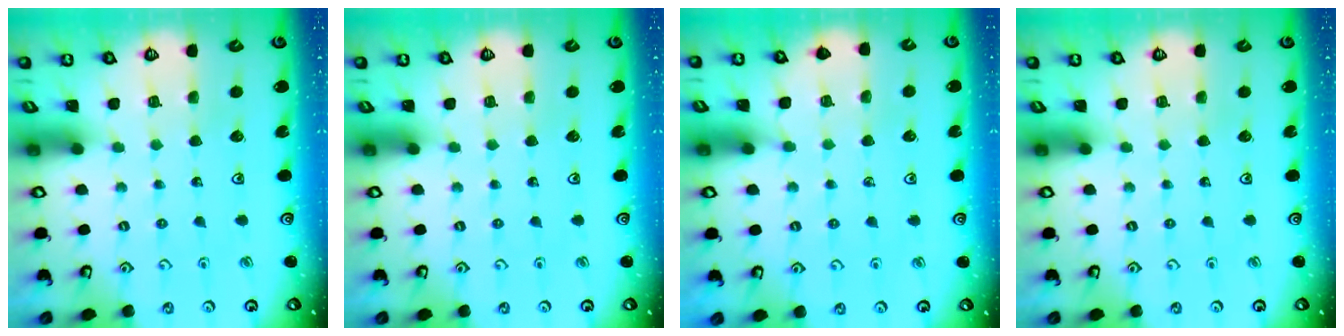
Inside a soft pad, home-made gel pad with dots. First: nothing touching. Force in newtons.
{"total": 0.0}
{"total": 5.0, "press": 4.9, "slide": 0.7}
{"total": 0.0}